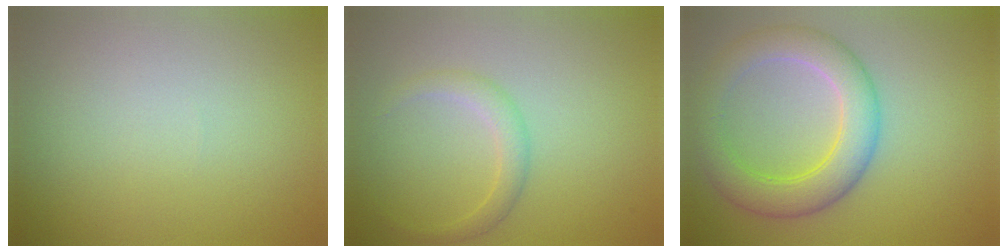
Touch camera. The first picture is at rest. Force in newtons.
{"total": 1.8, "press": 1.8, "slide": 0.1}
{"total": 5.6, "press": 5.6, "slide": 0.5}